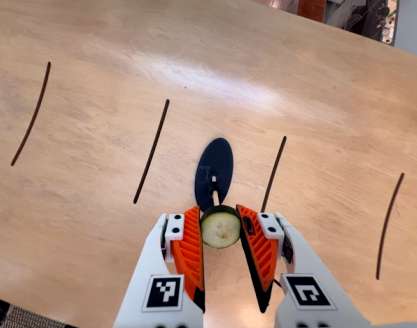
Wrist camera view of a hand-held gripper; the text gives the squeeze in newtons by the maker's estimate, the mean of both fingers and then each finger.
{"total": 9.1, "left": 9.0, "right": 9.1}